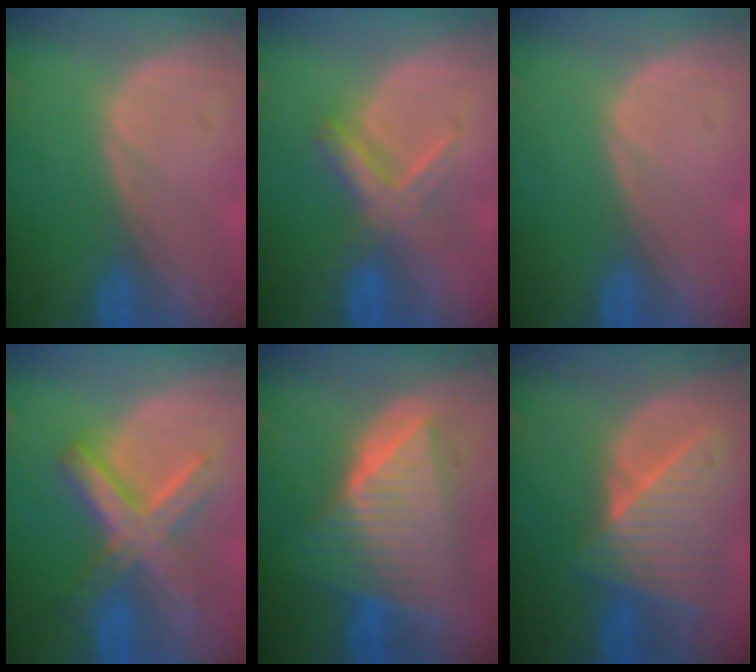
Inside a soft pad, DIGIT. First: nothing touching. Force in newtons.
{"total": 5.6, "press": 5.4, "slide": 1.1}
{"total": 0.0}
{"total": 8.7, "press": 8.6, "slide": 0.8}
{"total": 10.0, "press": 9.9, "slide": 0.7}
{"total": 8.3, "press": 7.6, "slide": 3.5}